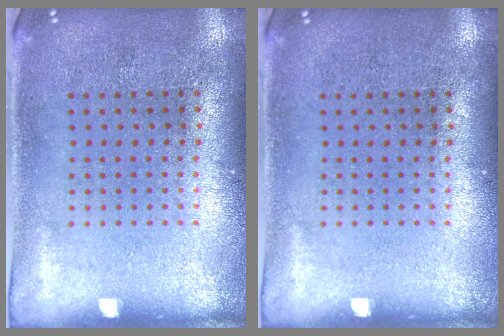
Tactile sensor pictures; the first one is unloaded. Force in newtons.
{"total": 0.0}